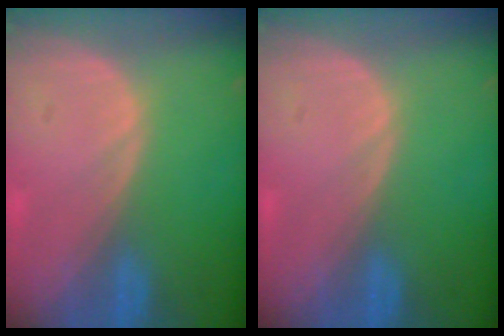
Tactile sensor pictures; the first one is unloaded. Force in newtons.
{"total": 0.0}